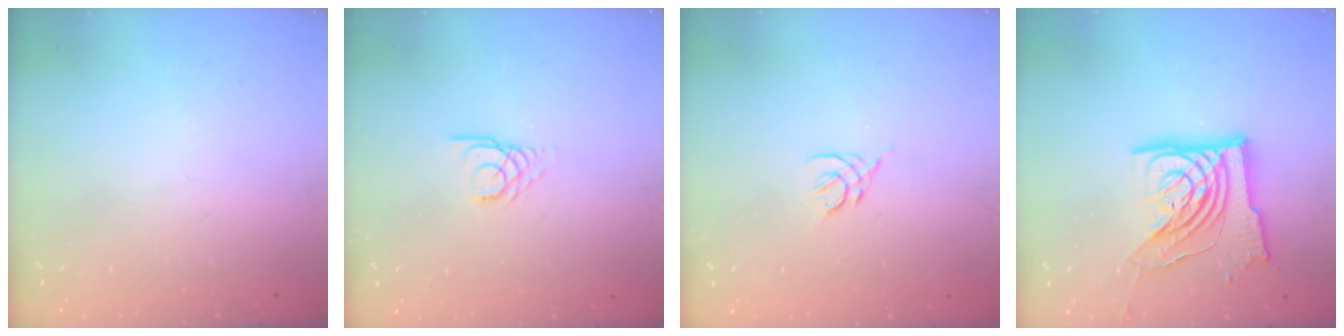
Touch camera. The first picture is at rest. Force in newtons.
{"total": 1.3, "press": 1.3, "slide": 0.2}
{"total": 2.2, "press": 2.1, "slide": 0.6}
{"total": 16.1, "press": 16.0, "slide": 1.8}